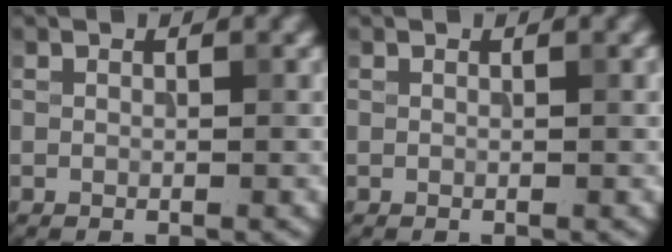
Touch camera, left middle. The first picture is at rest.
{"total": 0.0}